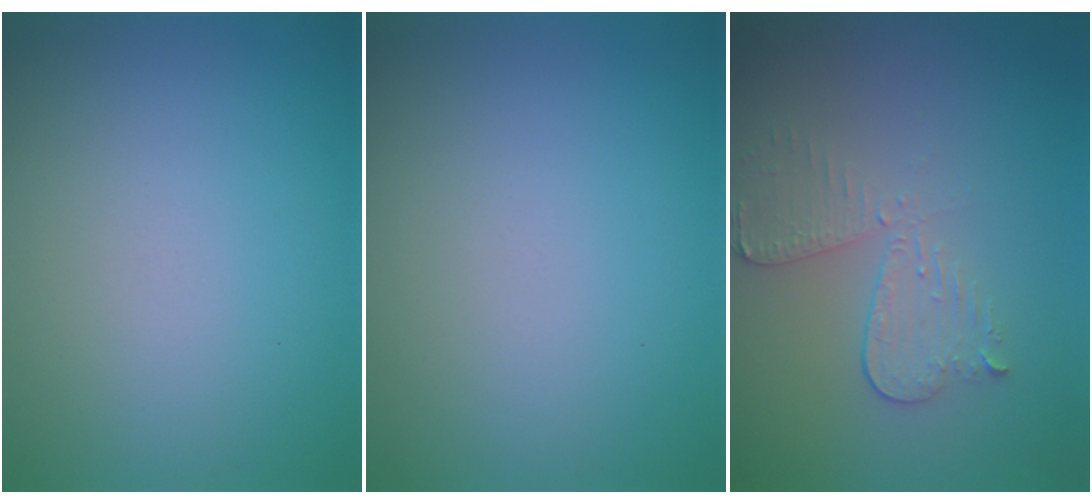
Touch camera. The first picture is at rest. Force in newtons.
{"total": 0.0}
{"total": 3.1, "press": 2.6, "slide": 1.6}